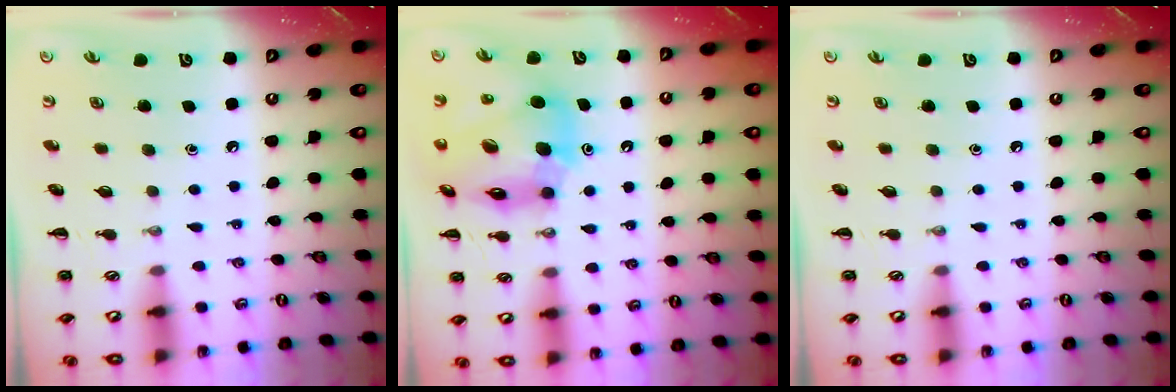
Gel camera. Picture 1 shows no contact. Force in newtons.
{"total": 15.0, "press": 14.4, "slide": 4.0}
{"total": 0.0}